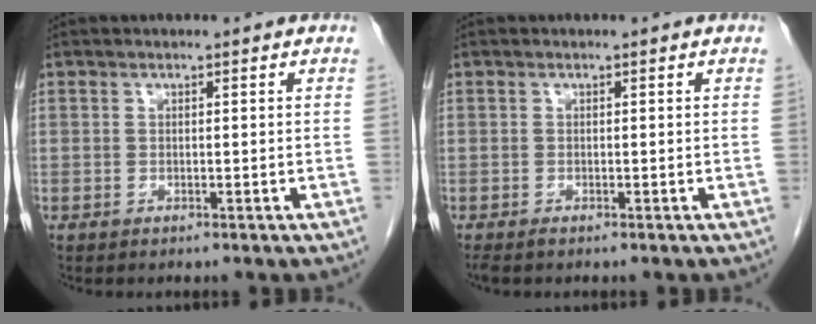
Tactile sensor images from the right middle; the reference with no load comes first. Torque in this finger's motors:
{"motor_torque": [0.47, 0.03, 0.00, 0.02]}